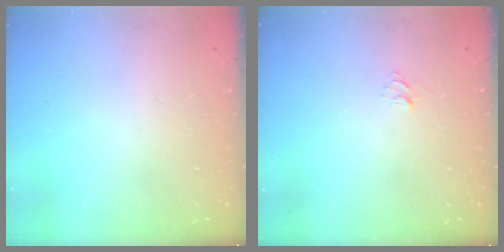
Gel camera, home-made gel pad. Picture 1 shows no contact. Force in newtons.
{"total": 3.9, "press": 3.9, "slide": 0.4}